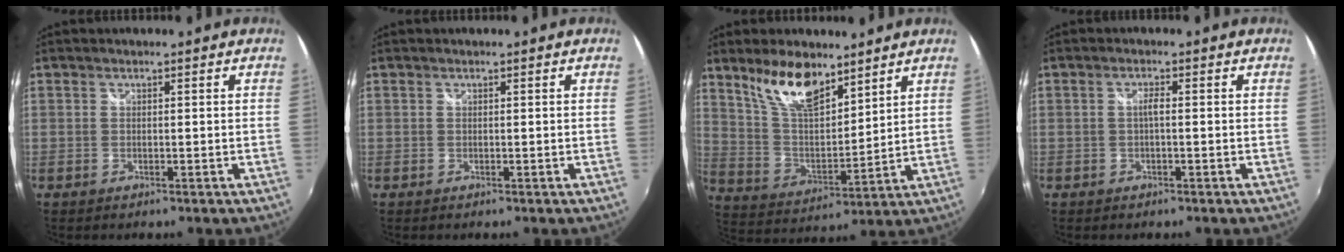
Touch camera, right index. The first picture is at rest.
{"total": 0.0}
{"total": 13.1, "force": [9.2, 5.0, 7.9], "torque": [-0.145, 0.006, 0.182]}
{"total": 1.4, "force": [-0.3, 0.2, 1.4], "torque": [-0.025, 0.004, -0.007]}